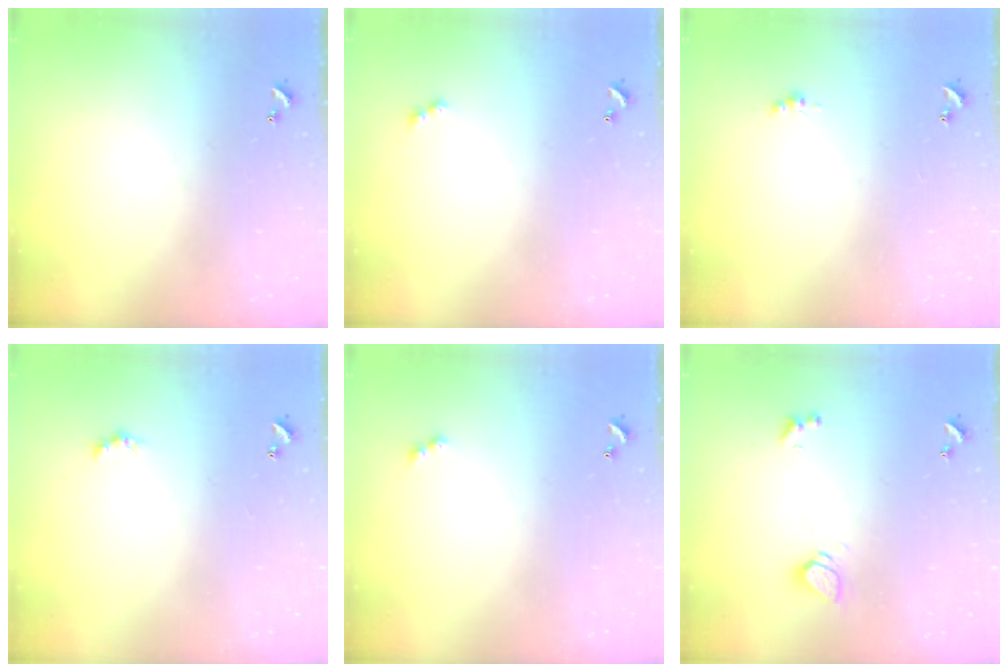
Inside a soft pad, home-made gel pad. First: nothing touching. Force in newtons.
{"total": 2.5, "press": 2.5, "slide": 0.6}
{"total": 1.1, "press": 1.1, "slide": 0.3}
{"total": 0.0}
{"total": 2.5, "press": 2.5, "slide": 0.6}
{"total": 2.3, "press": 2.3, "slide": 0.2}